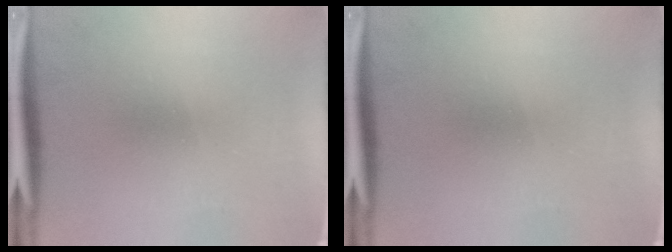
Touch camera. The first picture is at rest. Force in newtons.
{"total": 0.0}